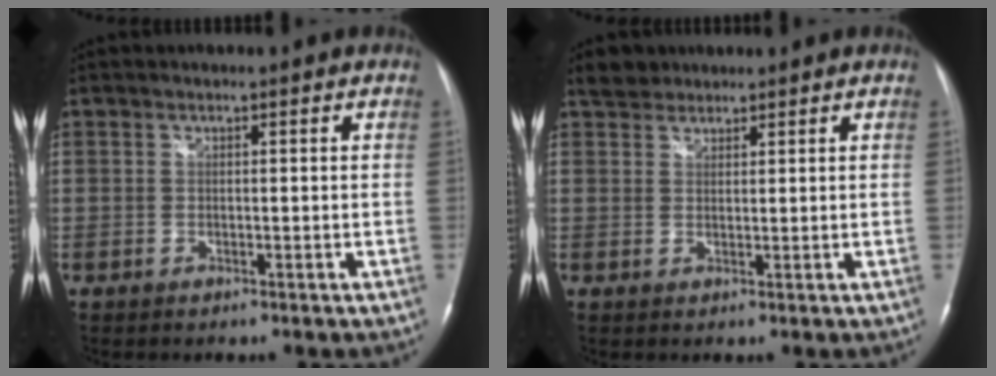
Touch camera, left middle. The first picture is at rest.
{"total": 2.7, "force": [2.3, 1.4, 0.1], "torque": [-0.007, 0.012, 0.041]}